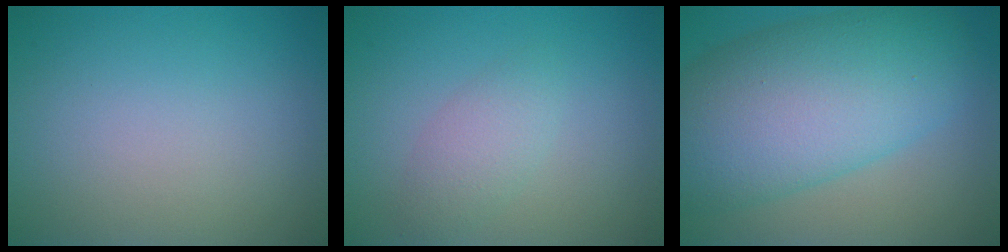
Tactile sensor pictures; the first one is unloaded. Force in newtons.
{"total": 2.1, "press": 2.1, "slide": 0.1}
{"total": 11.9, "press": 11.9, "slide": 0.4}